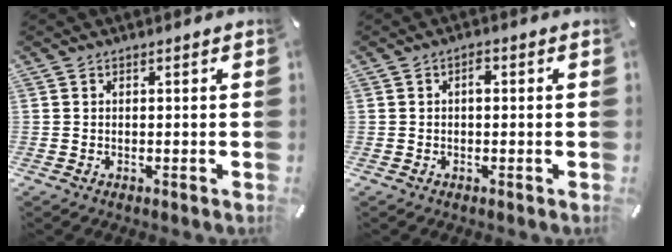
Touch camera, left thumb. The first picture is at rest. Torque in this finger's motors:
{"motor_torque": [0.54, 0.87, 0.27, -0.17, 0.09]}